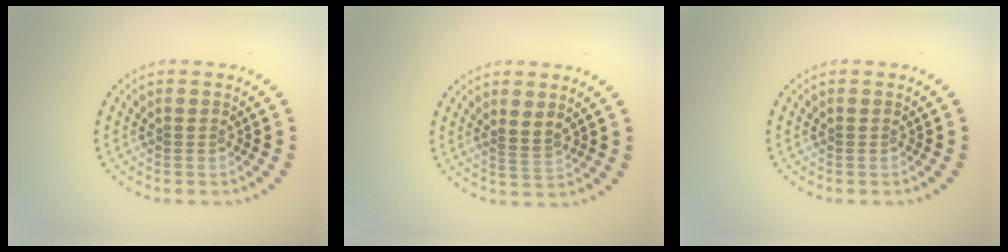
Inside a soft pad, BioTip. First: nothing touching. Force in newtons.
{"total": 1.9, "press": 1.7, "slide": 0.7}
{"total": 0.0}